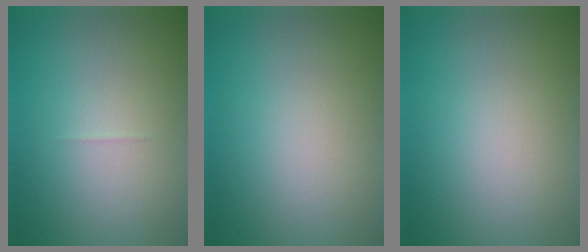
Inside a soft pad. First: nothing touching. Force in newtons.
{"total": 0.0}
{"total": 0.0}